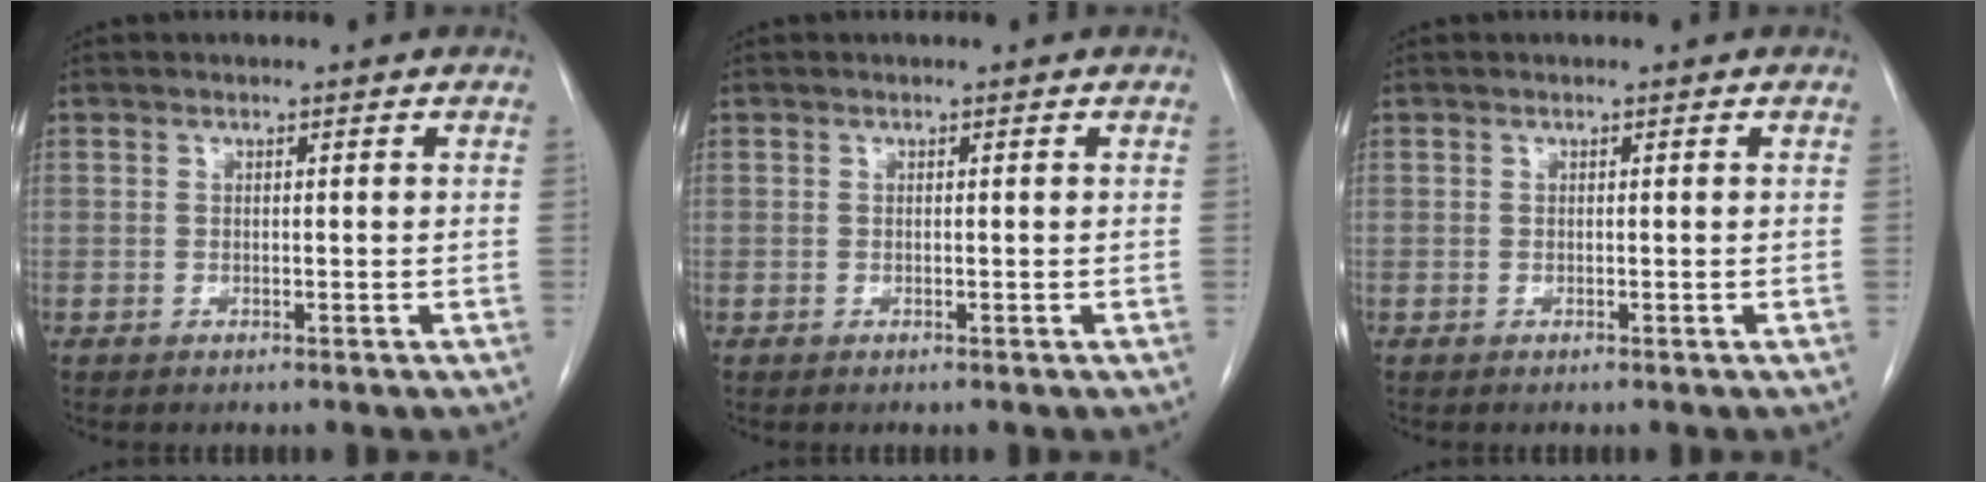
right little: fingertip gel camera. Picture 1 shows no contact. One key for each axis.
{"total": 0.0}
{"total": 0.0}